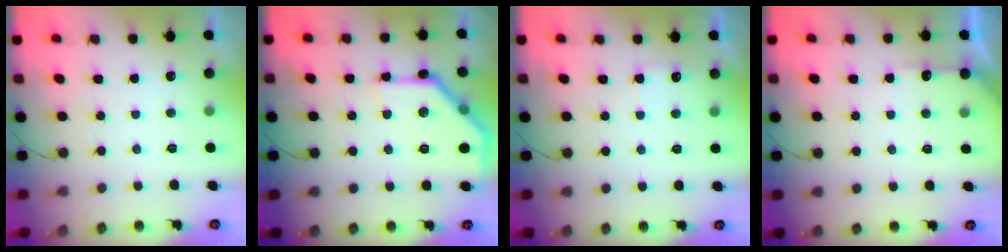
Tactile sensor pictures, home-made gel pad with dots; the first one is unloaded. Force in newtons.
{"total": 15.5, "press": 15.5, "slide": 0.2}
{"total": 4.6, "press": 4.5, "slide": 0.5}
{"total": 4.2, "press": 4.2, "slide": 0.5}